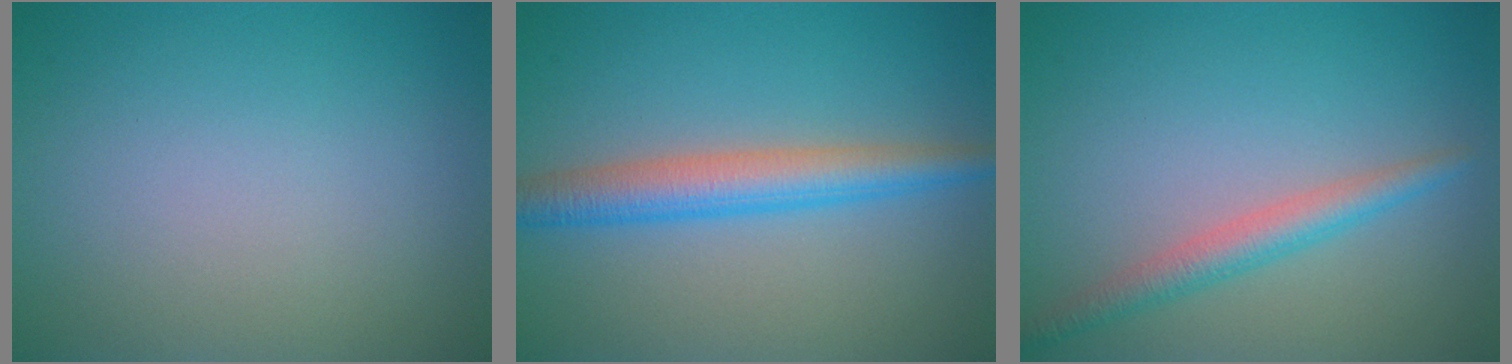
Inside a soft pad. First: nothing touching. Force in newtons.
{"total": 4.4, "press": 4.4, "slide": 0.1}
{"total": 2.7, "press": 2.7, "slide": 0.1}